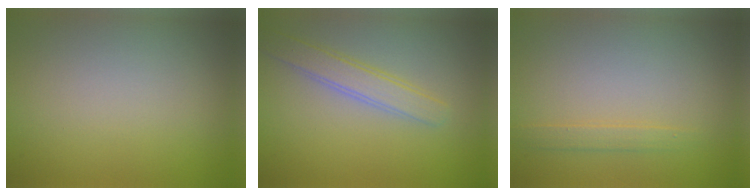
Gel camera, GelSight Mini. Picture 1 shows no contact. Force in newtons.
{"total": 2.7, "press": 2.7, "slide": 0.1}
{"total": 1.3, "press": 1.3, "slide": 0.2}